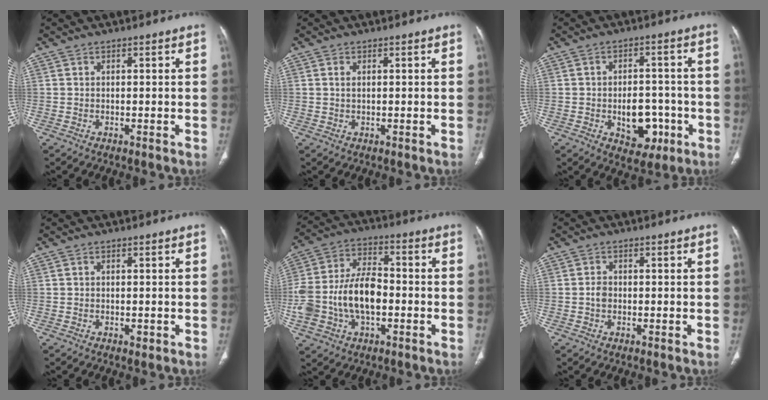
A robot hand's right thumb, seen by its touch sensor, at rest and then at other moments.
{"total": 1.1, "force": [0.3, 0.6, 0.9], "torque": [-0.023, 0.003, 0.009]}
{"total": 9.4, "force": [-2.7, 6.3, 6.5], "torque": [-0.058, 0.024, -0.025]}
{"total": 1.2, "force": [-0.3, 0.8, 0.8], "torque": [-0.008, -0.001, -0.003]}
{"total": 16.6, "force": [-3.0, 10.1, 12.9], "torque": [-0.259, 0.036, -0.050]}
{"total": 1.7, "force": [-0.3, 1.3, 1.1], "torque": [-0.018, 0.005, -0.007]}